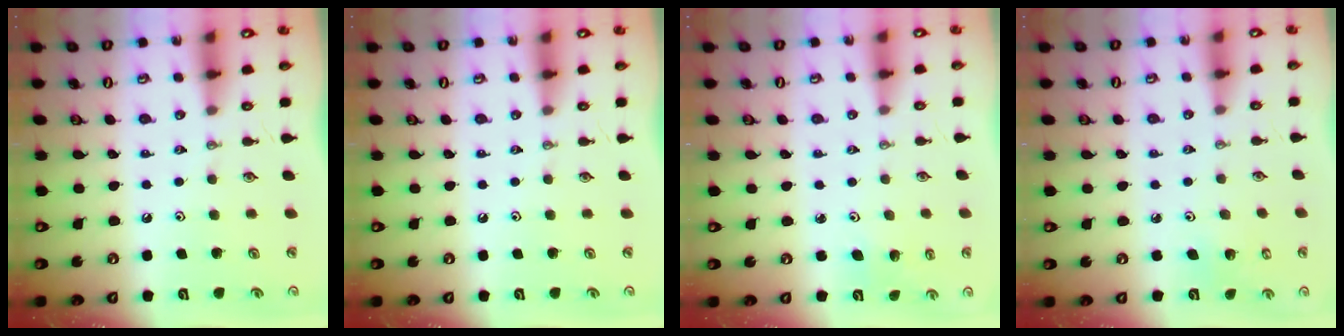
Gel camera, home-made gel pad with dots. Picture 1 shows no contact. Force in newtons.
{"total": 0.0}
{"total": 2.6, "press": 2.5, "slide": 0.9}
{"total": 3.5, "press": 3.5, "slide": 0.3}